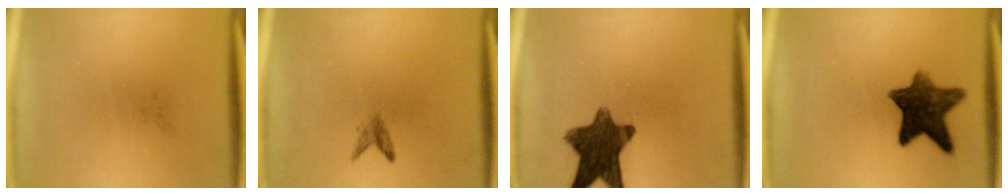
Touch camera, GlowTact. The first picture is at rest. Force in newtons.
{"total": 1.3}
{"total": 11.5}
{"total": 10.2}